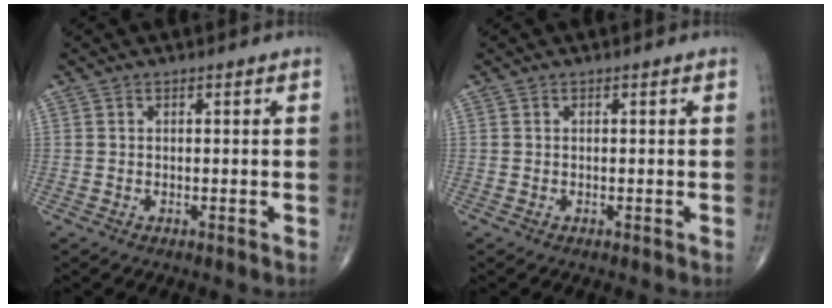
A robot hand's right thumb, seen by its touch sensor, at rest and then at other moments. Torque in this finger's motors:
{"motor_torque": [0.00, 0.00, 0.00, 0.00, 0.01]}